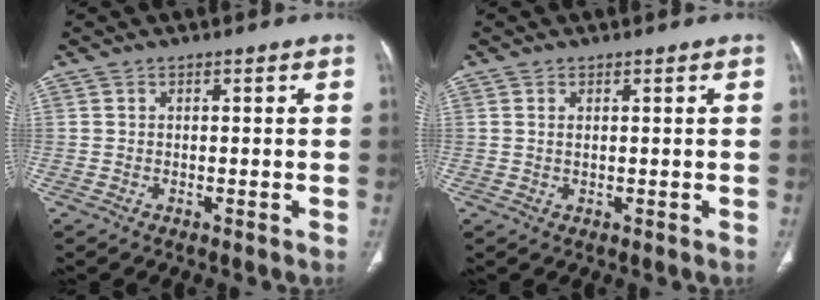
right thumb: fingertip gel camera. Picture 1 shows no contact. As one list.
[{"total": 1.0, "force": [0.4, 0.4, 0.8], "torque": [-0.019, 0.001, 0.011]}]